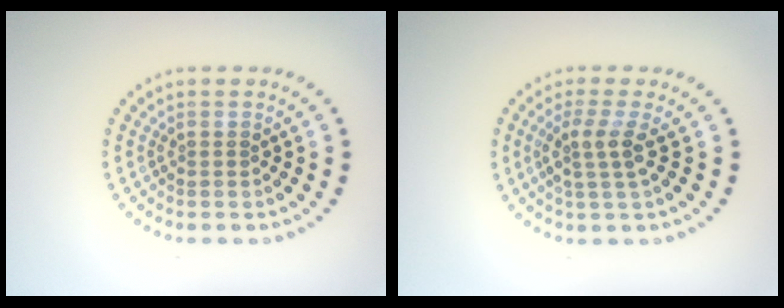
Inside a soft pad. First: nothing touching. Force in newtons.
{"total": 2.5, "press": 1.9, "slide": 1.6}